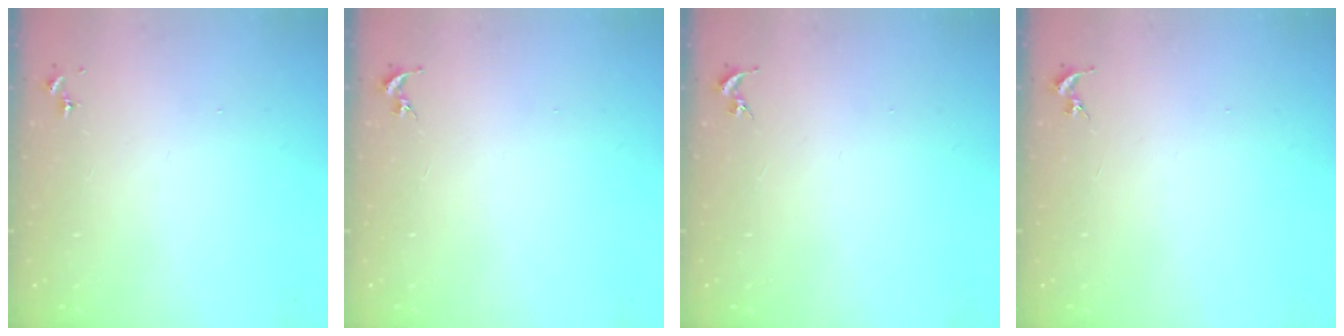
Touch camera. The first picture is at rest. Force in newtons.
{"total": 0.0}
{"total": 0.0}
{"total": 0.0}